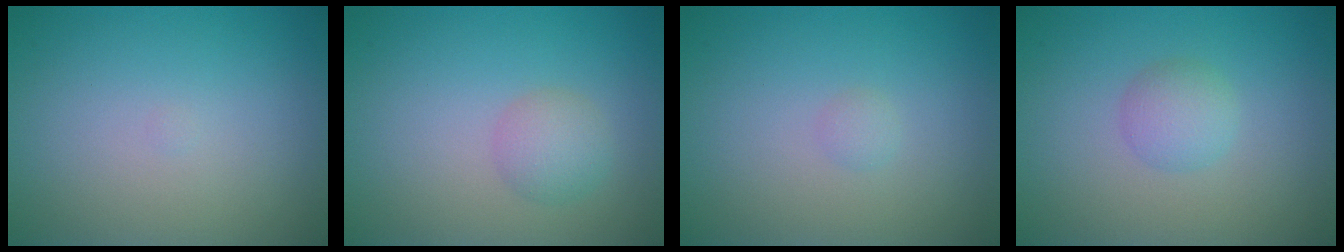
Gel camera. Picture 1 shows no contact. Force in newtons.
{"total": 2.1, "press": 2.1, "slide": 0.1}
{"total": 0.6, "press": 0.6, "slide": 0.0}
{"total": 2.1, "press": 2.1, "slide": 0.1}